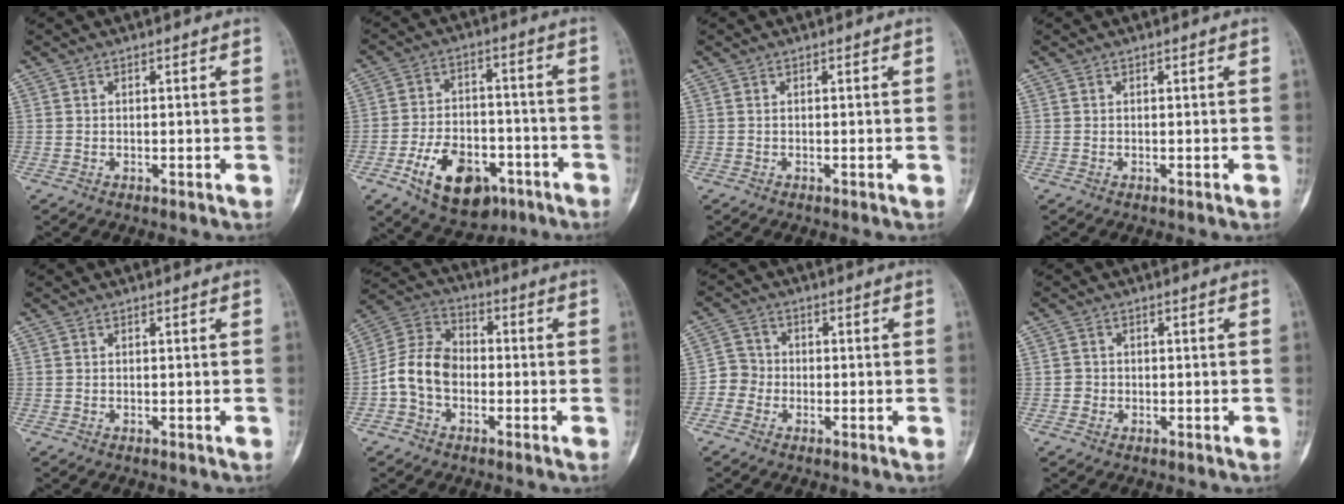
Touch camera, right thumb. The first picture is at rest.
{"total": 14.6, "force": [-6.9, 8.8, 9.4], "torque": [-0.131, 0.034, -0.101]}
{"total": 0.0}
{"total": 0.0}
{"total": 0.0}
{"total": 10.4, "force": [-2.2, 7.7, 6.6], "torque": [-0.114, 0.037, -0.055]}
{"total": 3.9, "force": [-1.5, 3.6, 0.6], "torque": [0.015, 0.012, -0.042]}
{"total": 1.5, "force": [-0.3, 1.5, 0.0], "torque": [0.011, 0.007, -0.008]}